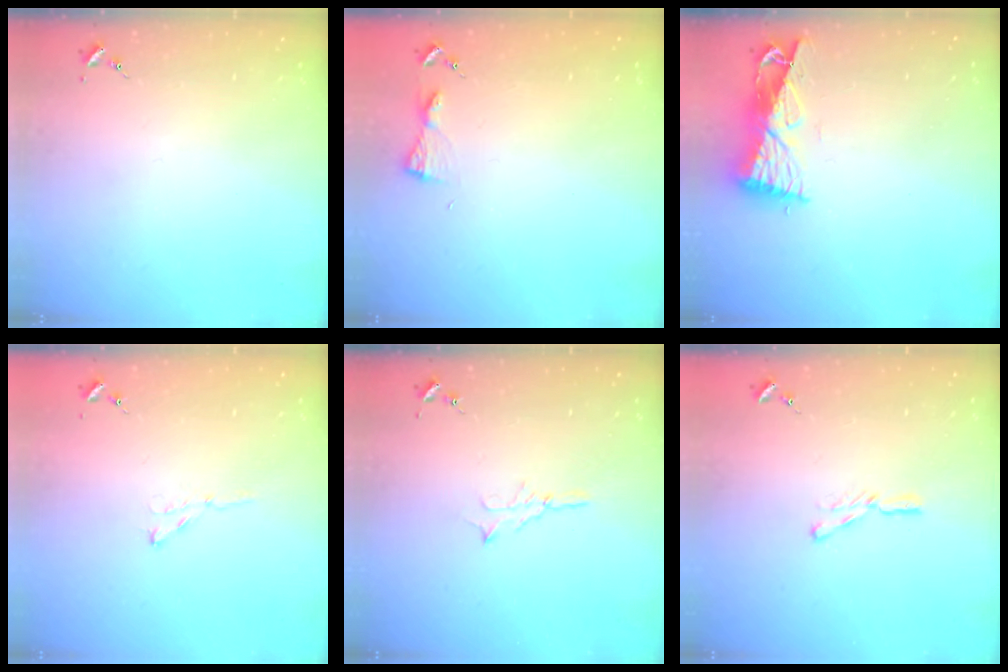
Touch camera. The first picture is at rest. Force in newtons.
{"total": 3.9, "press": 3.9, "slide": 0.4}
{"total": 9.3, "press": 9.3, "slide": 1.0}
{"total": 3.5, "press": 3.5, "slide": 0.4}
{"total": 4.7, "press": 4.7, "slide": 0.5}
{"total": 4.7, "press": 4.7, "slide": 0.3}